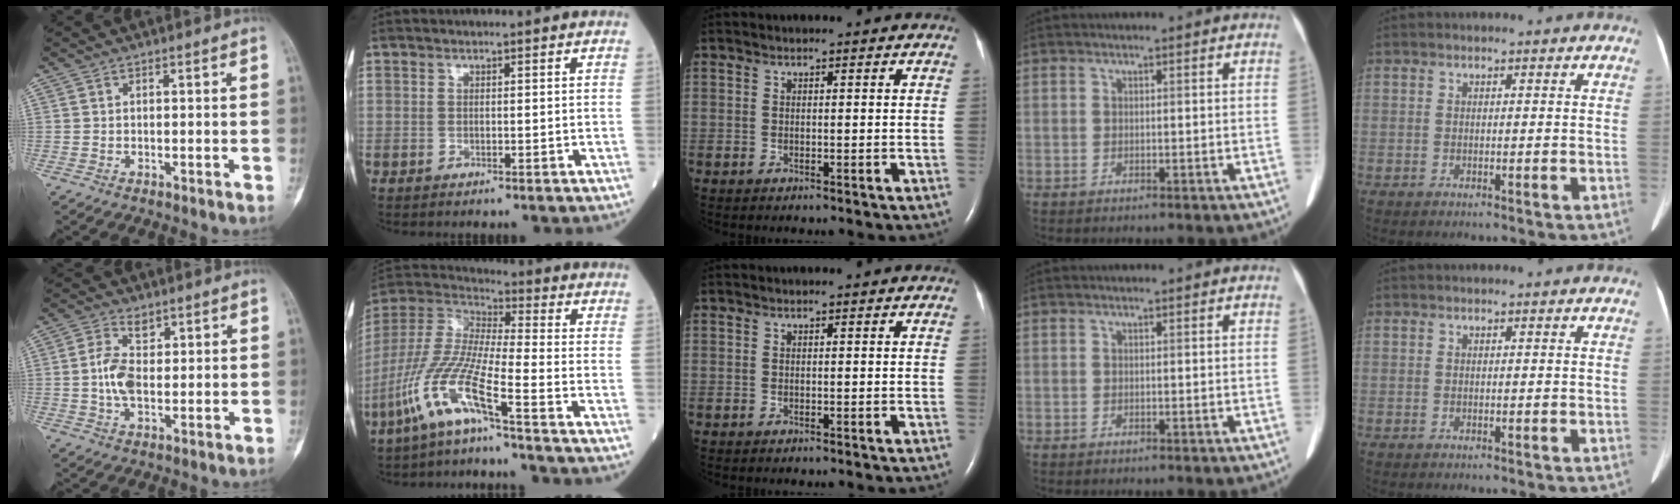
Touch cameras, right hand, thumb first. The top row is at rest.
{"thumb": {"total": 6.2, "force": [1.2, 3.8, 4.7], "torque": [-0.090, 0.002, 0.021]}, "index": {"total": 12.7, "force": [-7.2, -0.1, 10.4], "torque": [-0.243, -0.023, -0.152]}}